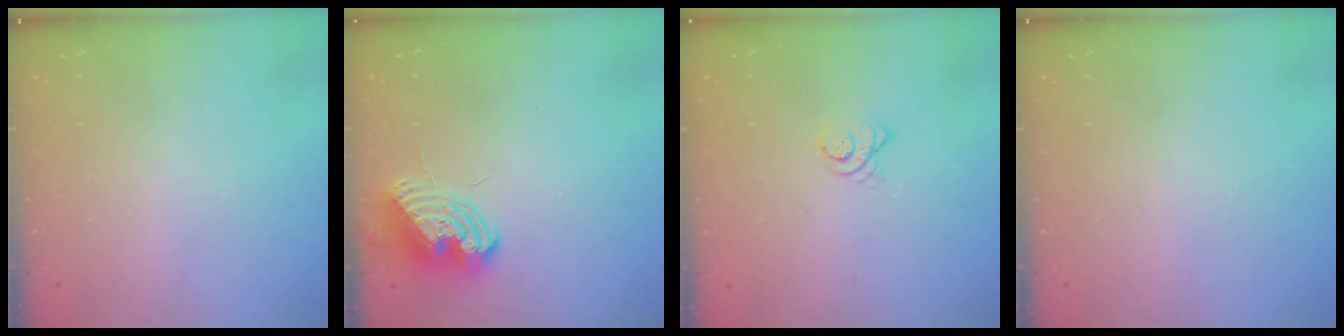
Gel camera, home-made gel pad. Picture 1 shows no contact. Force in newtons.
{"total": 10.9, "press": 10.9, "slide": 0.5}
{"total": 3.3, "press": 3.3, "slide": 0.3}
{"total": 0.0}